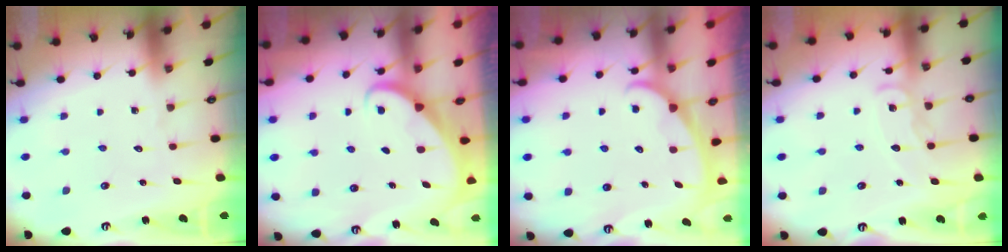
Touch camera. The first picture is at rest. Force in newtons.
{"total": 2.0, "press": 2.0, "slide": 0.2}
{"total": 1.7, "press": 1.7, "slide": 0.2}
{"total": 8.5, "press": 8.5, "slide": 0.7}